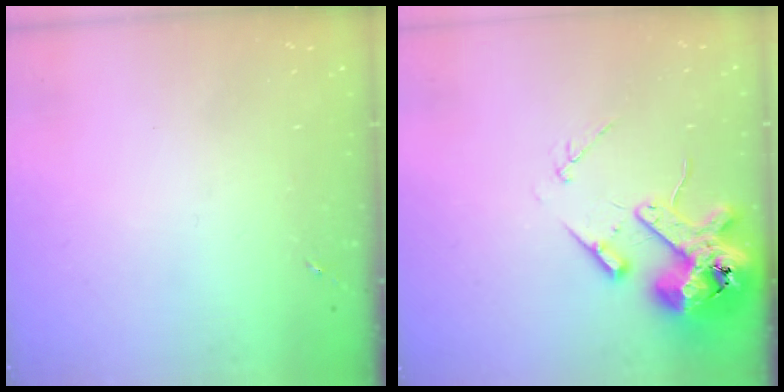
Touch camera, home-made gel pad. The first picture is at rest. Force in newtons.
{"total": 14.6, "press": 14.4, "slide": 2.5}